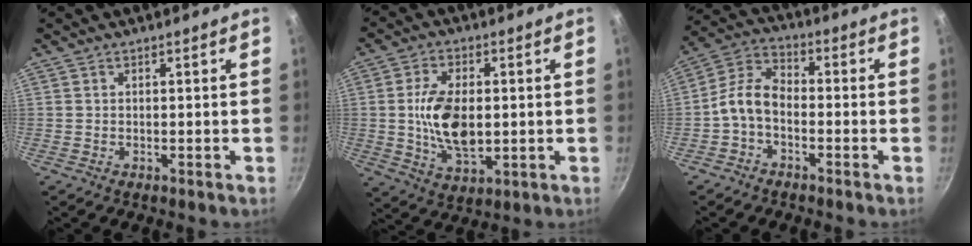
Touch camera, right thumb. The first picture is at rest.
{"total": 12.2, "force": [0.2, 6.8, 10.2], "torque": [-0.180, -0.005, 0.012]}
{"total": 7.9, "force": [-2.0, 5.0, 5.8], "torque": [-0.109, 0.036, -0.053]}